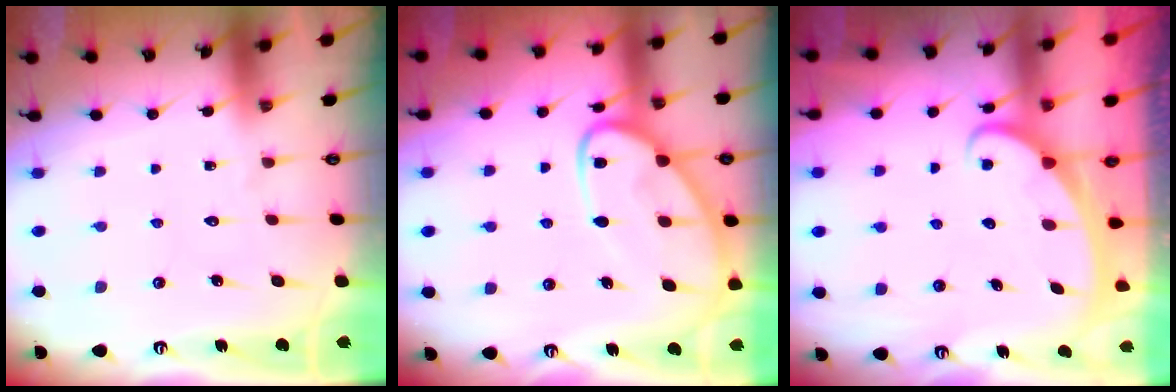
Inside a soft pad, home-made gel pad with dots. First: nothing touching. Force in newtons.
{"total": 12.9, "press": 12.9, "slide": 1.1}
{"total": 2.5, "press": 2.5, "slide": 0.3}